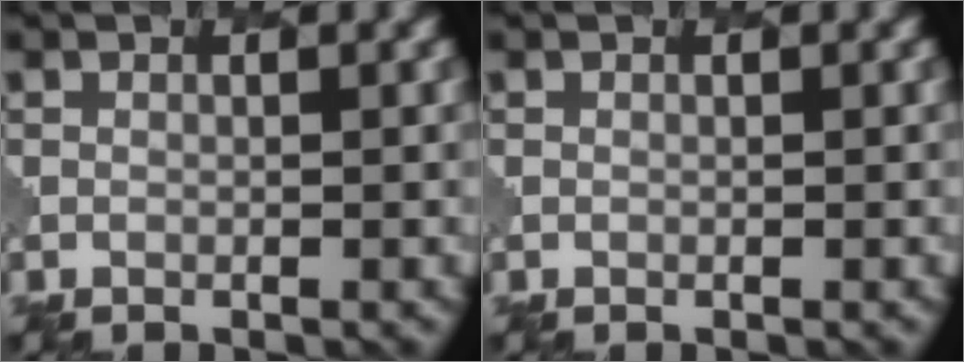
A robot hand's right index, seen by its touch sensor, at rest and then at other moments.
{"total": 0.0}